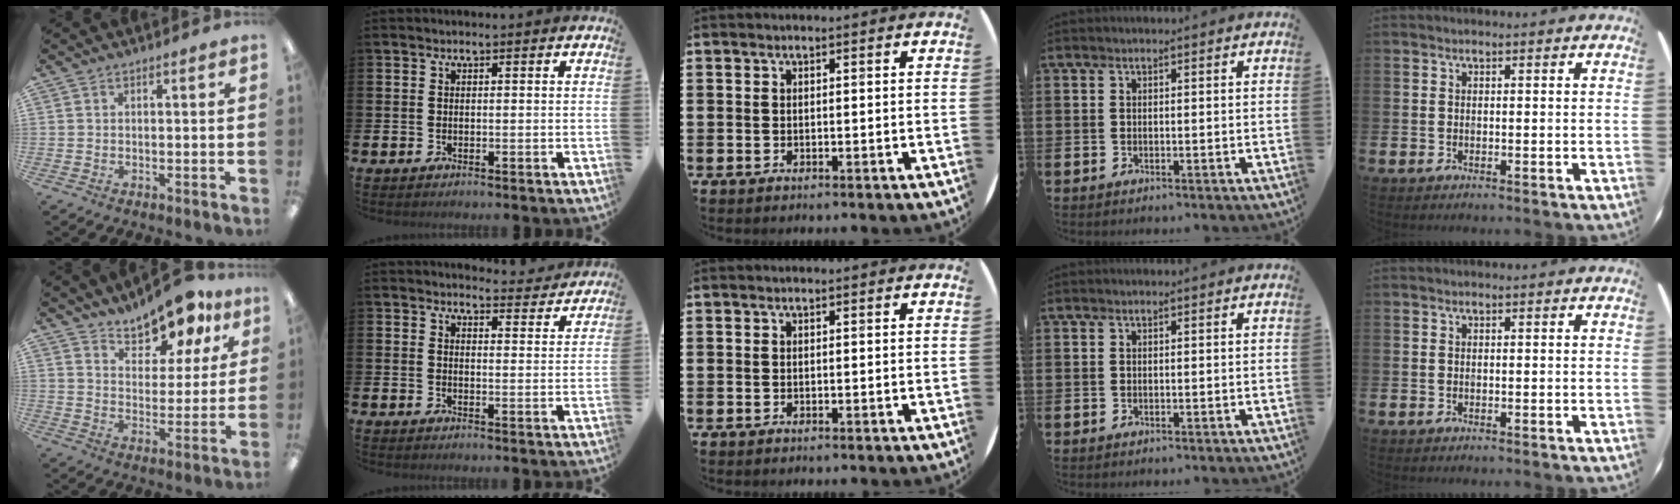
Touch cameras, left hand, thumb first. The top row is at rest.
{"thumb": {"total": 12.1, "force": [10.6, 4.2, 3.9], "torque": [-0.060, -0.079, 0.196]}, "index": {"total": 4.0, "force": [4.0, 0.6, 0.1], "torque": [0.006, -0.030, 0.067]}}